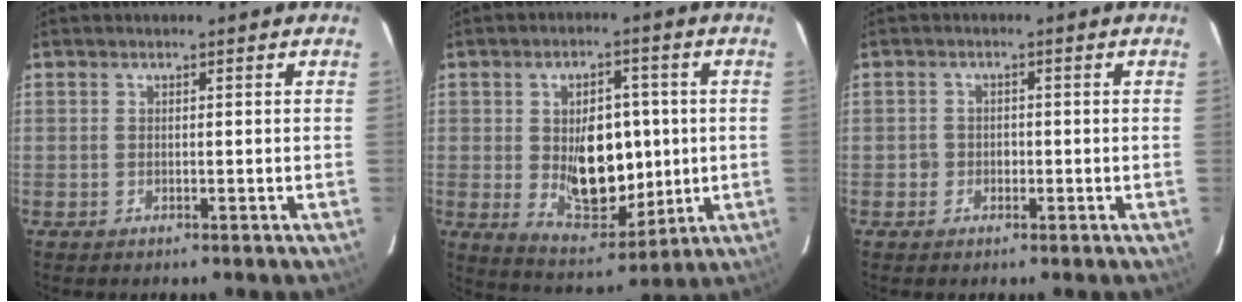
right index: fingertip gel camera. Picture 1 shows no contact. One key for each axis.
{"total": 12.9, "fx": 0.3, "fy": 8.0, "fz": 10.1, "tx": -0.174, "ty": -0.006, "tz": 0.026}
{"total": 2.0, "fx": -0.7, "fy": 1.8, "fz": 0.1, "tx": -0.002, "ty": 0.005, "tz": -0.011}